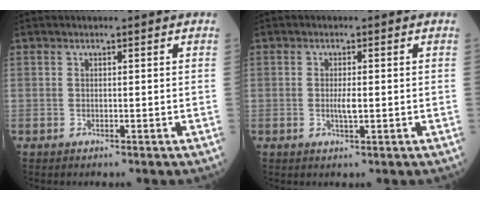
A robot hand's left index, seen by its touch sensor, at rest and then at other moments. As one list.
[{"total": 1.8, "force": [-0.4, 0.3, 1.8], "torque": [-0.035, -0.005, -0.006]}]